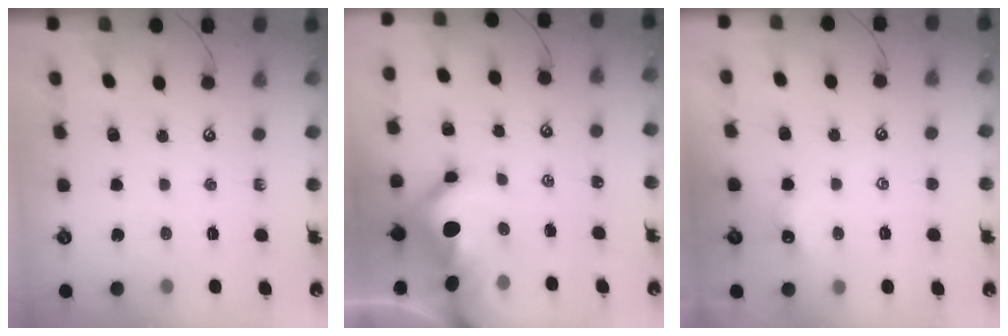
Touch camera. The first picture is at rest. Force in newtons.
{"total": 11.1, "press": 11.1, "slide": 1.2}
{"total": 0.0}